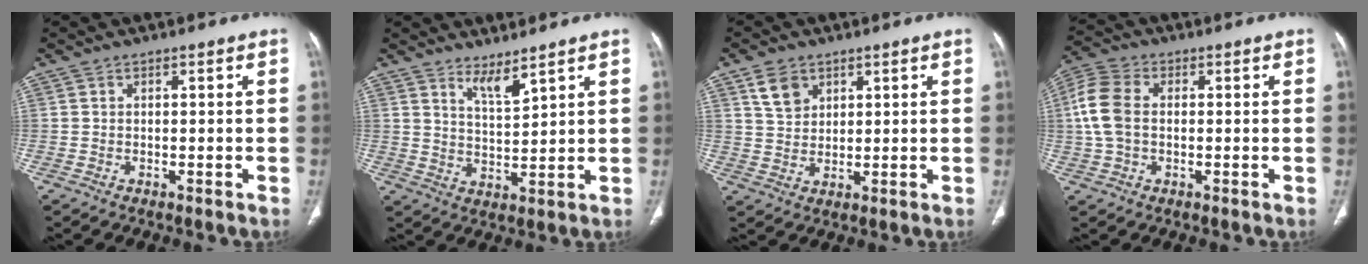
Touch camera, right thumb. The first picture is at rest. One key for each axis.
{"total": 4.6, "fx": 3.7, "fy": 0.8, "fz": 2.5, "tx": -0.038, "ty": -0.041, "tz": 0.074}
{"total": 5.5, "fx": 3.1, "fy": 3.8, "fz": 2.5, "tx": -0.027, "ty": -0.013, "tz": 0.064}
{"total": 8.6, "fx": 0.4, "fy": 5.7, "fz": 6.4, "tx": -0.146, "ty": 0.020, "tz": 0.004}